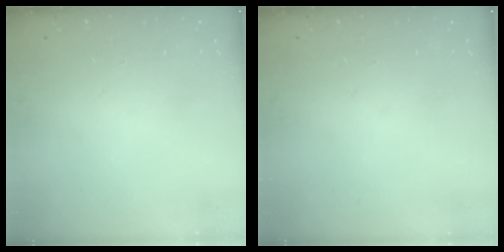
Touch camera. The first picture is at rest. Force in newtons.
{"total": 0.0}